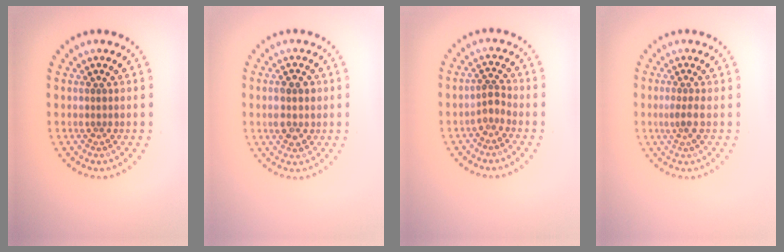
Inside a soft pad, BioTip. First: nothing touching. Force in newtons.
{"total": 2.8, "press": 2.8, "slide": 0.1}
{"total": 1.5, "press": 1.1, "slide": 1.1}
{"total": 1.5, "press": 0.9, "slide": 1.1}